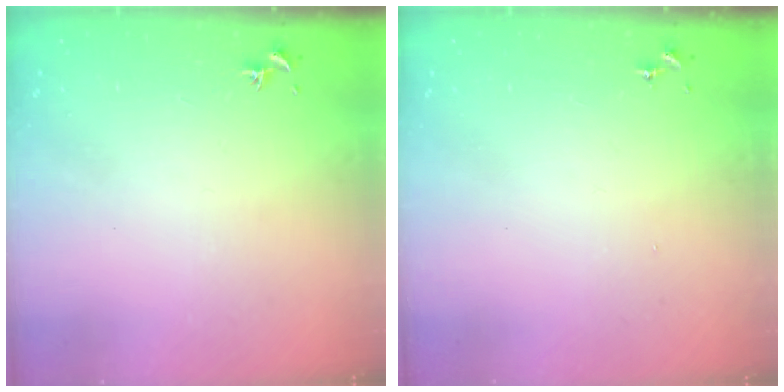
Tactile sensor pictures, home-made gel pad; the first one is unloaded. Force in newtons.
{"total": 0.0}